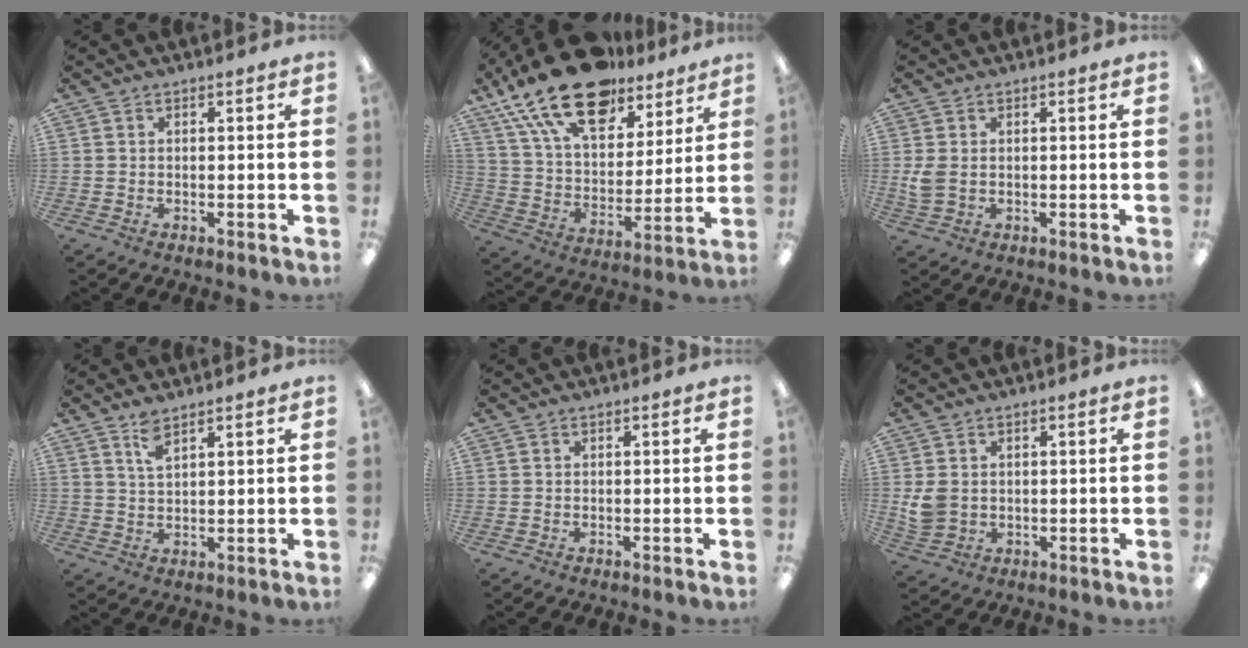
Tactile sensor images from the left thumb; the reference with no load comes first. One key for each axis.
{"total": 22.6, "fx": 15.9, "fy": 10.5, "fz": 12.2, "tx": -0.239, "ty": -0.087, "tz": 0.283}
{"total": 3.5, "fx": 0.3, "fy": 2.4, "fz": 2.5, "tx": -0.055, "ty": -0.004, "tz": 0.001}
{"total": 4.2, "fx": 3.2, "fy": 1.1, "fz": 2.5, "tx": -0.059, "ty": -0.004, "tz": 0.057}
{"total": 0.0}
{"total": 4.7, "fx": 1.0, "fy": 3.9, "fz": 2.4, "tx": -0.046, "ty": 0.003, "tz": 0.021}